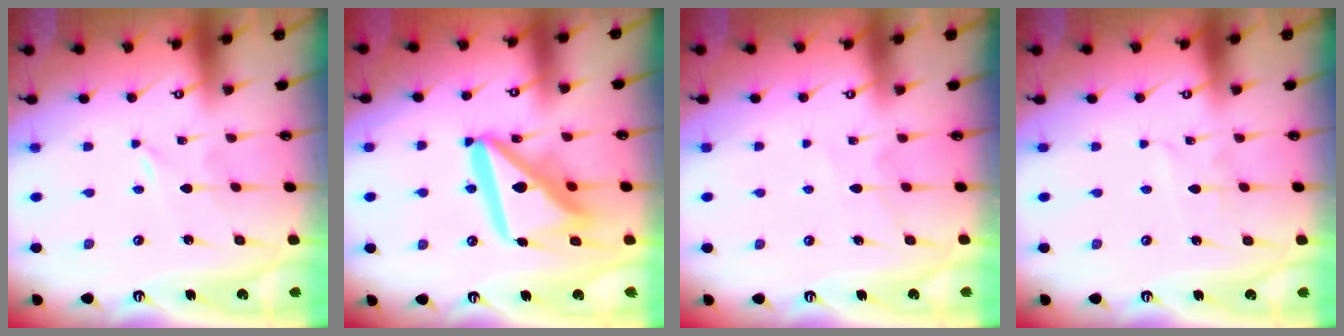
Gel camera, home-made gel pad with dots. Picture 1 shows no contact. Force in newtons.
{"total": 18.4, "press": 18.3, "slide": 2.1}
{"total": 6.6, "press": 6.6, "slide": 0.5}
{"total": 3.0, "press": 3.0, "slide": 0.3}